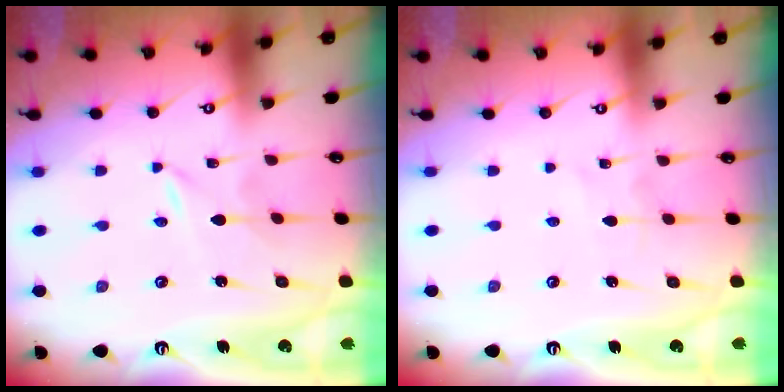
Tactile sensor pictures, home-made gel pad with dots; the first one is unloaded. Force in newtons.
{"total": 0.7, "press": 0.7, "slide": 0.0}